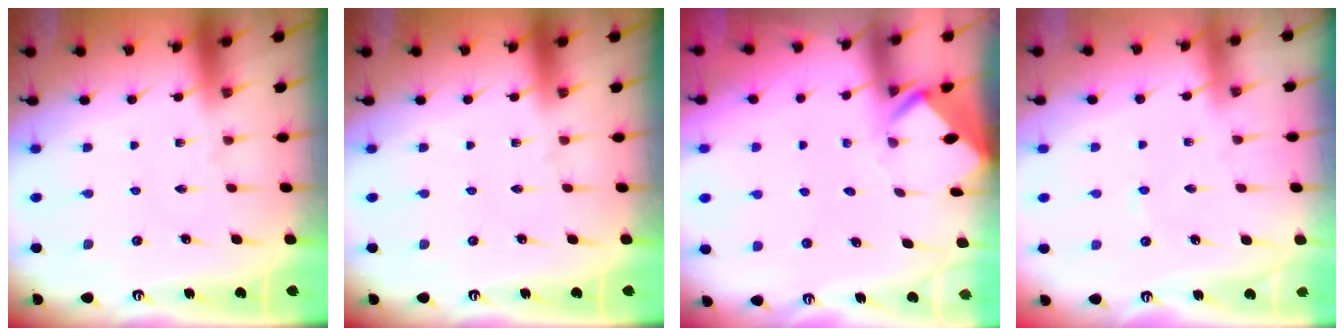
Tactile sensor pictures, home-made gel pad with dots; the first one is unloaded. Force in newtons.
{"total": 0.0}
{"total": 3.6, "press": 3.6, "slide": 0.3}
{"total": 1.3, "press": 1.3, "slide": 0.2}